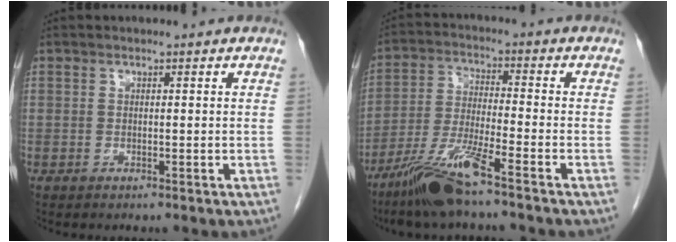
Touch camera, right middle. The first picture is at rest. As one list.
[{"total": 9.8, "force": [-7.0, -0.3, 6.8], "torque": [-0.143, -0.030, -0.137]}]